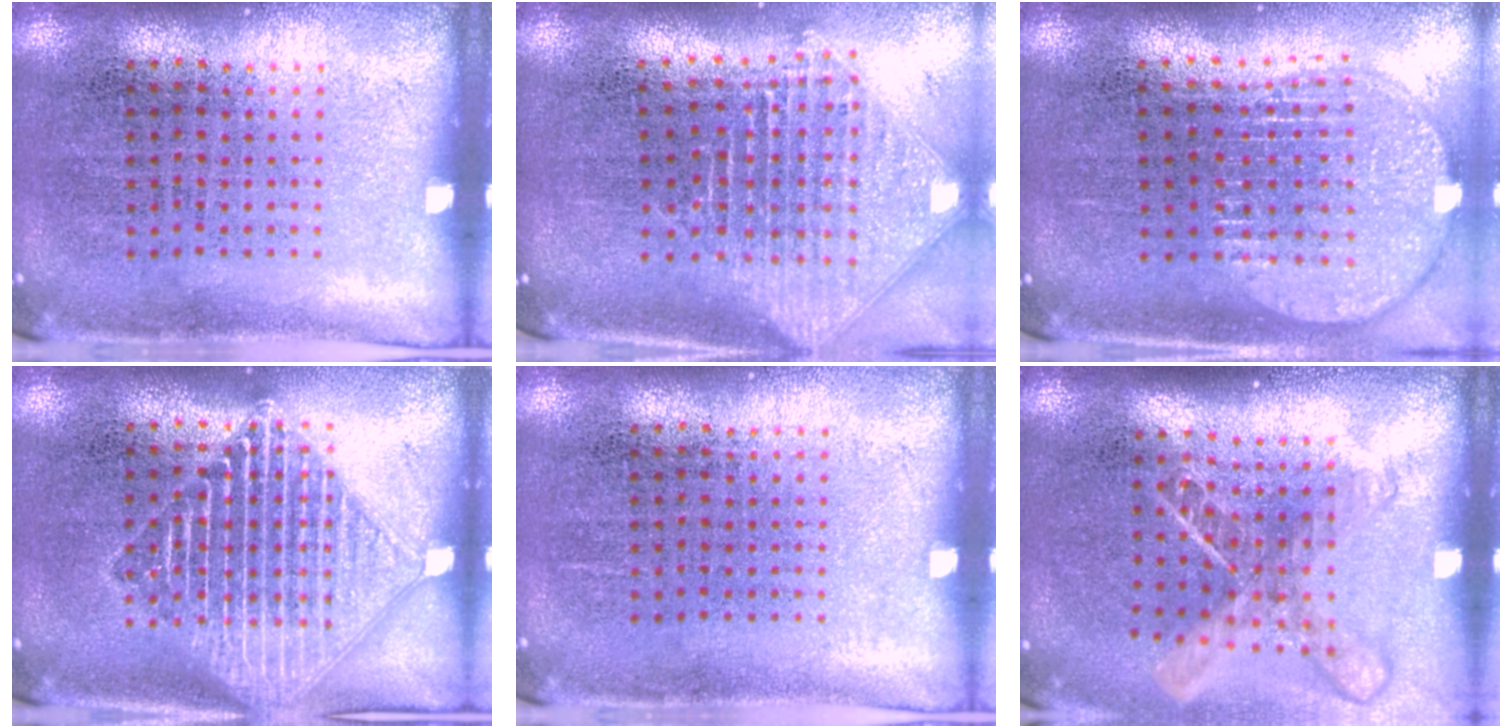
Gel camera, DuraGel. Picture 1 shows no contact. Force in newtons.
{"total": 2.5, "press": 1.9, "slide": 1.6}
{"total": 1.9, "press": 1.6, "slide": 1.1}
{"total": 3.3, "press": 3.3, "slide": 0.5}
{"total": 0.0}
{"total": 1.8, "press": 1.4, "slide": 1.1}